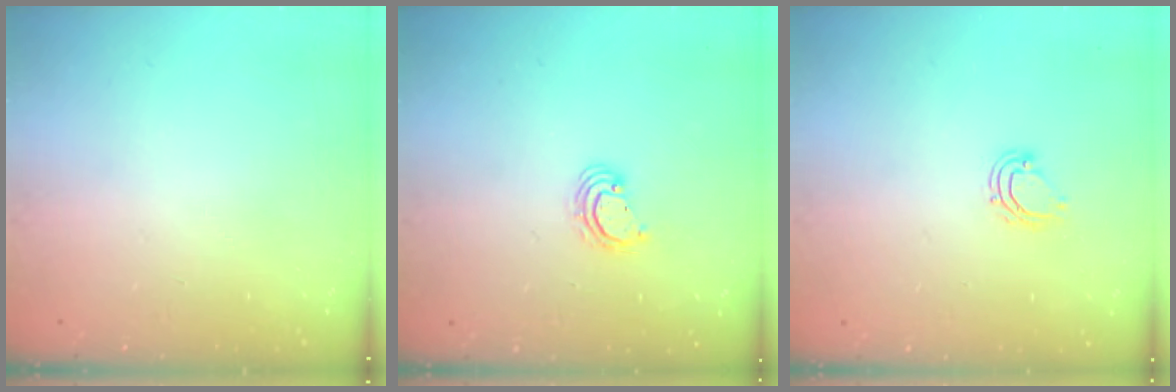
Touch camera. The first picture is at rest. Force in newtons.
{"total": 3.6, "press": 3.6, "slide": 0.2}
{"total": 6.3, "press": 6.3, "slide": 0.4}